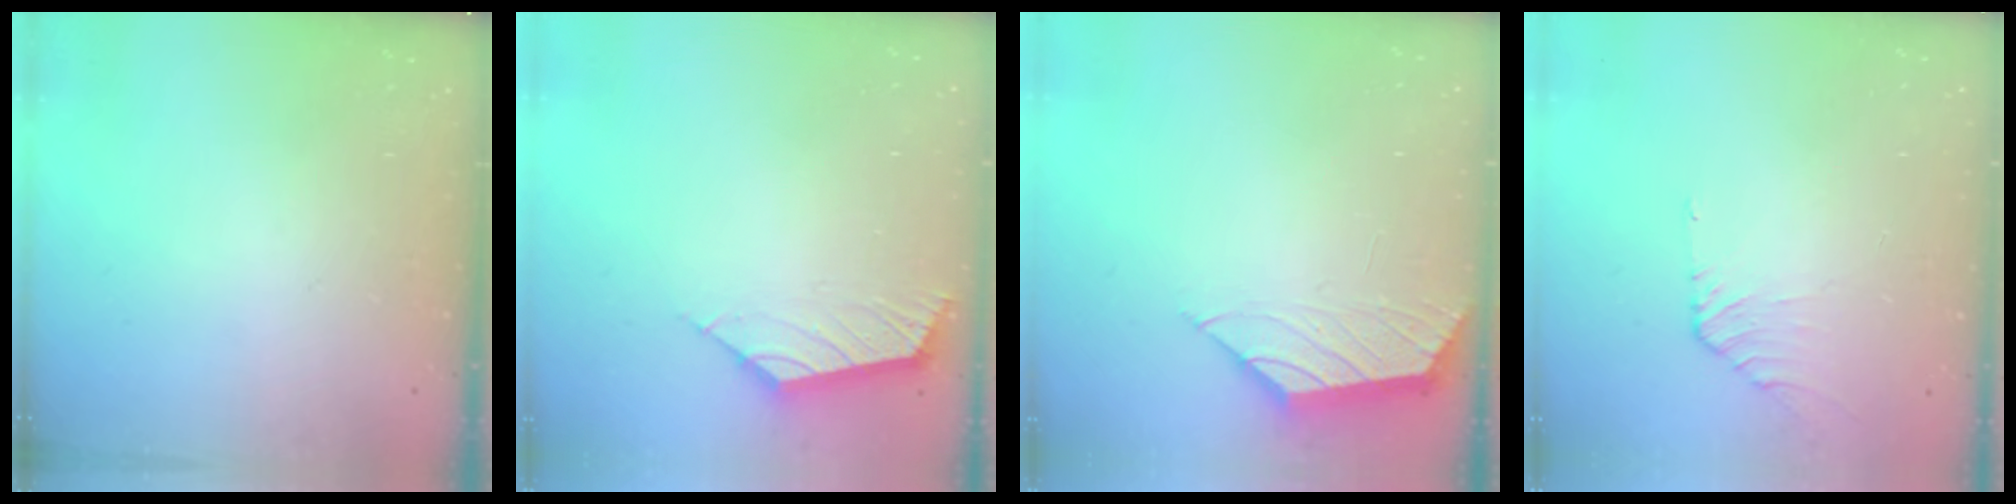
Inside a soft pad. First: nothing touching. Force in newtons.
{"total": 2.8, "press": 2.7, "slide": 0.7}
{"total": 0.8, "press": 0.7, "slide": 0.4}
{"total": 1.9, "press": 1.8, "slide": 0.6}